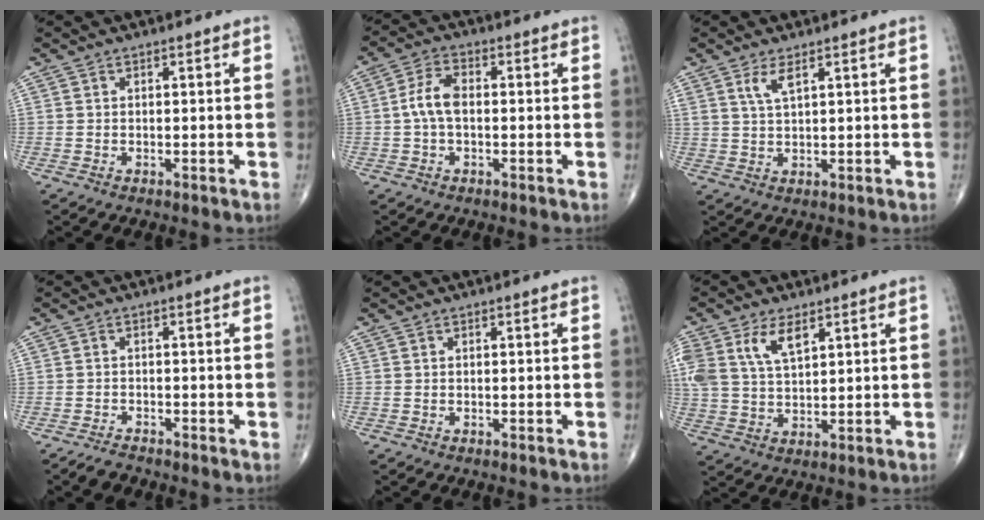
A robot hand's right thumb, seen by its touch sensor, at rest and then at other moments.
{"total": 5.5, "force": [-0.3, 3.0, 4.6], "torque": [-0.096, 0.017, -0.012]}
{"total": 3.4, "force": [1.9, 0.9, 2.6], "torque": [-0.056, -0.009, 0.042]}
{"total": 1.8, "force": [-1.6, 0.5, 0.5], "torque": [-0.013, -0.004, -0.034]}
{"total": 0.0}
{"total": 9.7, "force": [4.6, 4.9, 6.9], "torque": [-0.145, -0.007, 0.098]}